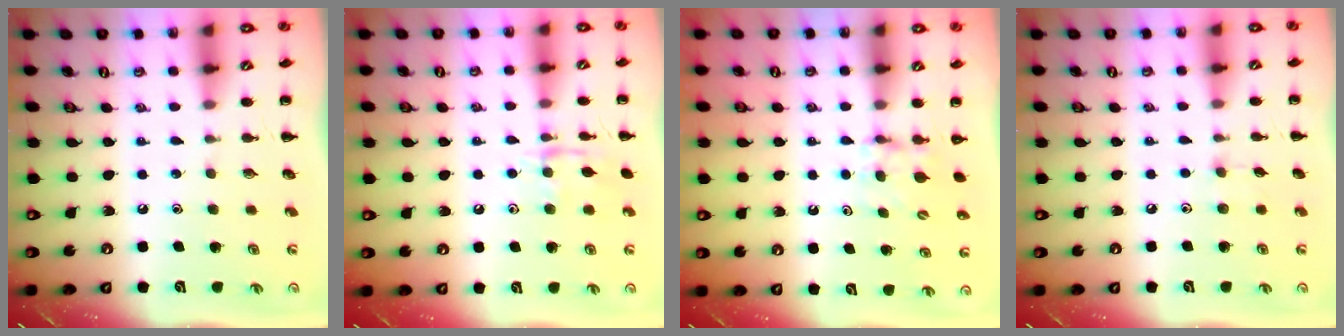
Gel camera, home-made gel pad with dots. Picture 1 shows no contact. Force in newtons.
{"total": 8.6, "press": 8.6, "slide": 0.5}
{"total": 5.9, "press": 5.7, "slide": 1.6}
{"total": 3.5, "press": 3.2, "slide": 1.2}